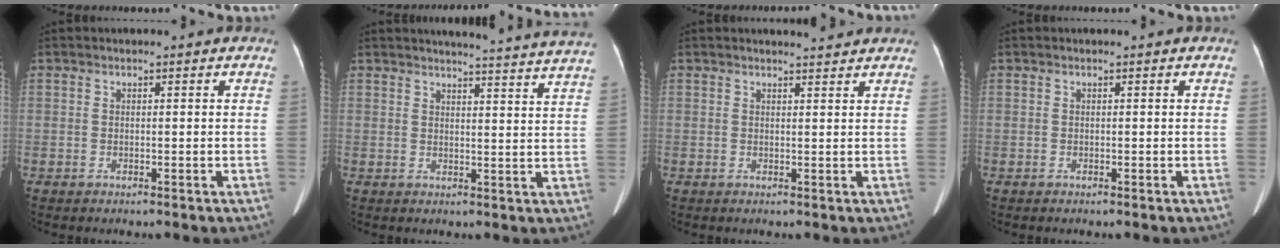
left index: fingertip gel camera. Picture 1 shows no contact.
{"total": 17.5, "force": [16.8, -1.1, 4.8], "torque": [-0.065, -0.060, 0.187]}
{"total": 2.5, "force": [2.4, 0.0, 0.4], "torque": [-0.009, 0.000, 0.032]}
{"total": 0.0}